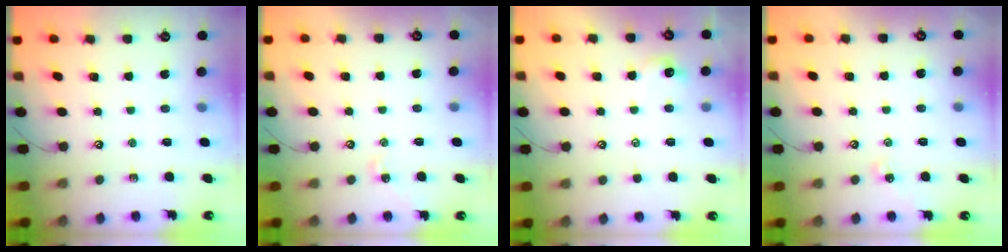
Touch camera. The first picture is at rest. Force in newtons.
{"total": 3.5, "press": 3.5, "slide": 0.5}
{"total": 1.0, "press": 0.8, "slide": 0.6}
{"total": 4.3, "press": 4.3, "slide": 0.6}